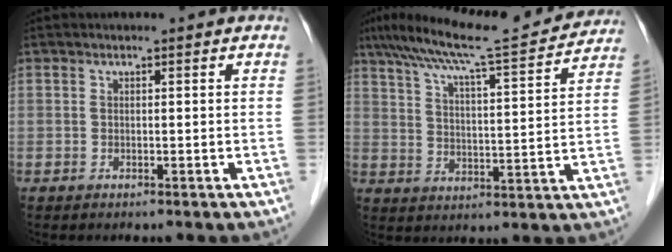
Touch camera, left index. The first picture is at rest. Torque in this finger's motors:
{"motor_torque": [0.88, -1.04, 0.13, 0.04]}